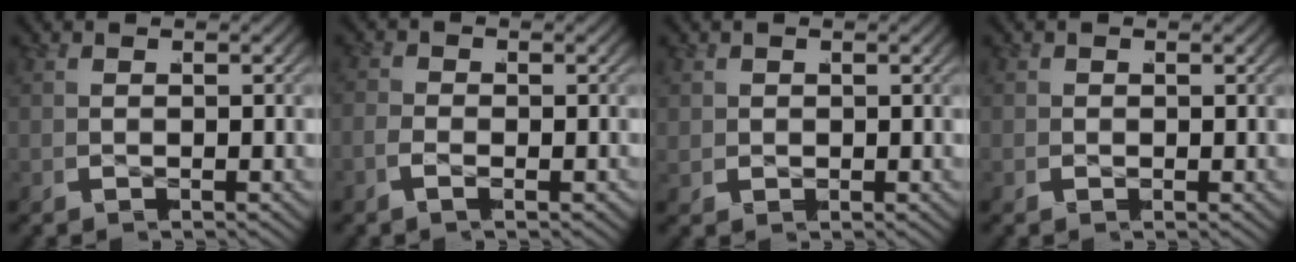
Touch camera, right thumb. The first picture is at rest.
{"total": 0.9, "force": [-0.8, 0.2, 0.3], "torque": [-0.014, -0.001, -0.020]}
{"total": 0.7, "force": [0.4, 0.6, 0.1], "torque": [-0.002, -0.001, 0.012]}
{"total": 0.0}